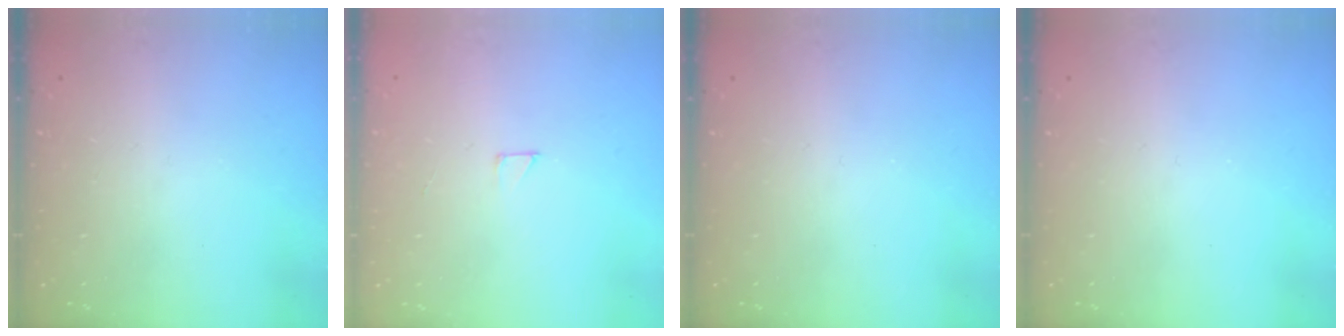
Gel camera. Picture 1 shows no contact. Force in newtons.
{"total": 2.0, "press": 2.0, "slide": 0.0}
{"total": 0.0}
{"total": 0.0}